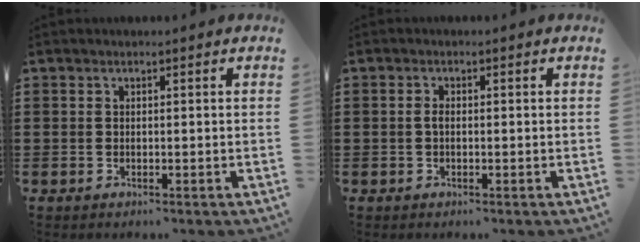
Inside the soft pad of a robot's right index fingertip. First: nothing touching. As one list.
[{"total": 1.1, "force": [-0.2, 0.4, 1.0], "torque": [-0.027, -0.004, -0.006]}]